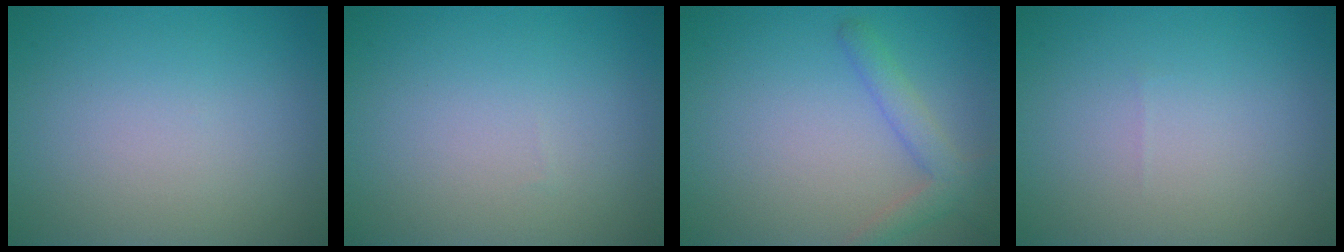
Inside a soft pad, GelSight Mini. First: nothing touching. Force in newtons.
{"total": 0.0}
{"total": 2.6, "press": 2.6, "slide": 0.2}
{"total": 0.0}